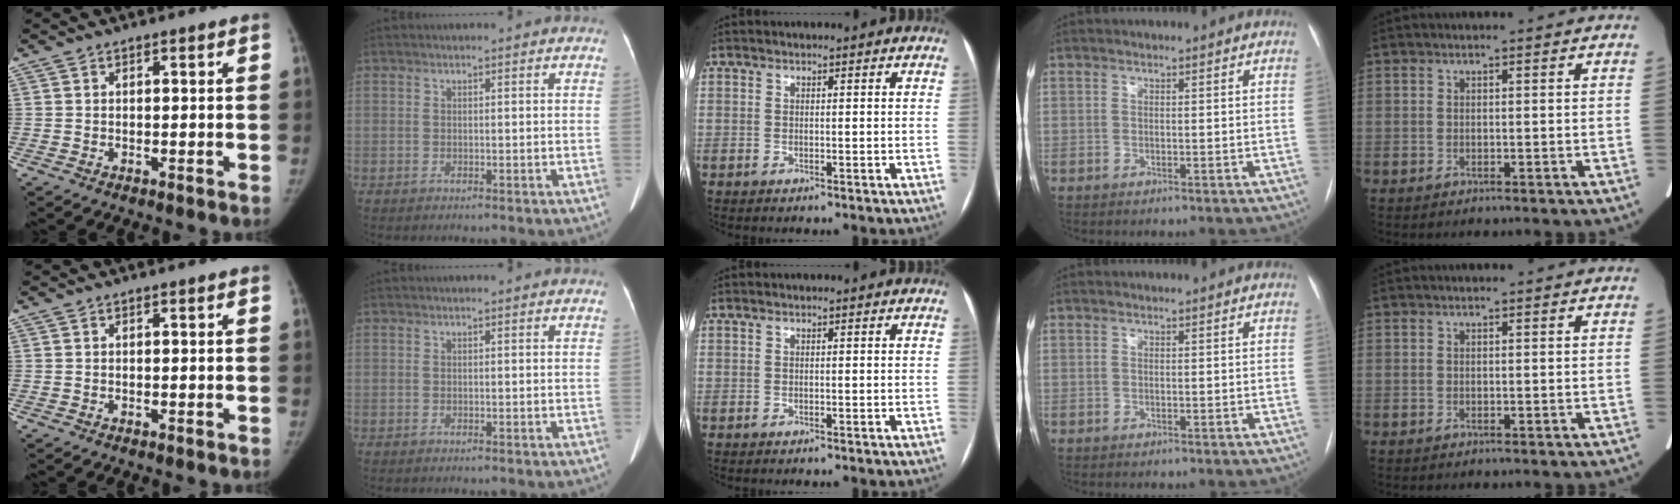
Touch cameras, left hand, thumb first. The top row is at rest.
{}